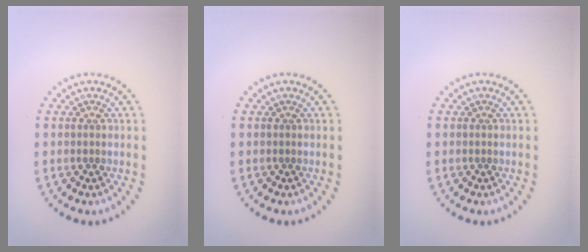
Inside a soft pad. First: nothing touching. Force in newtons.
{"total": 0.0}
{"total": 0.0}